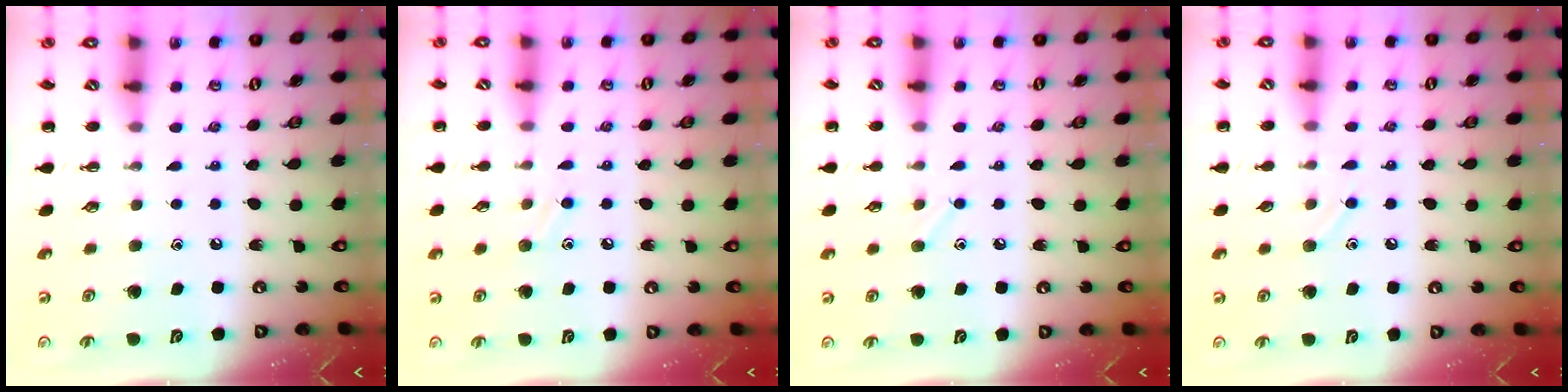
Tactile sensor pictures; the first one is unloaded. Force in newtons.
{"total": 6.2, "press": 5.9, "slide": 1.9}
{"total": 7.0, "press": 6.9, "slide": 1.2}
{"total": 4.9, "press": 4.6, "slide": 1.5}